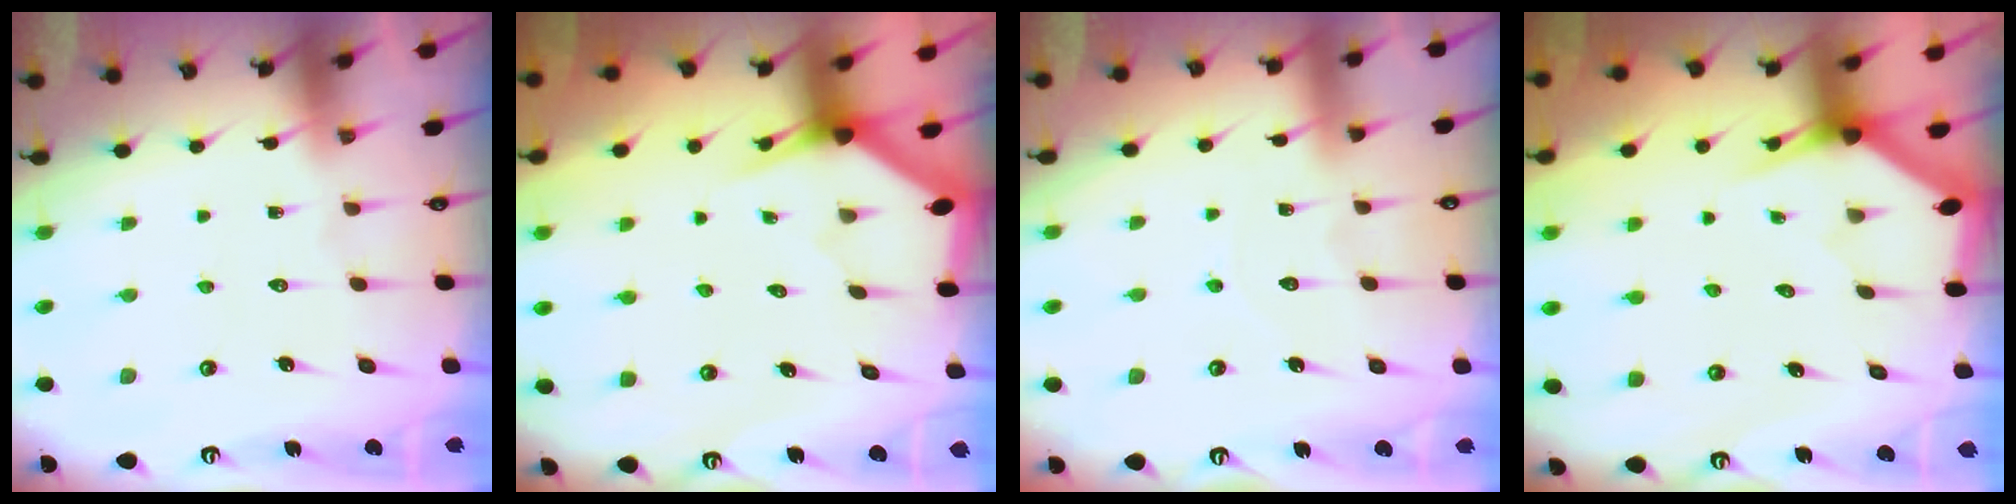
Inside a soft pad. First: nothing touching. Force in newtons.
{"total": 2.9, "press": 2.9, "slide": 0.1}
{"total": 3.7, "press": 3.7, "slide": 0.3}
{"total": 2.9, "press": 2.9, "slide": 0.1}